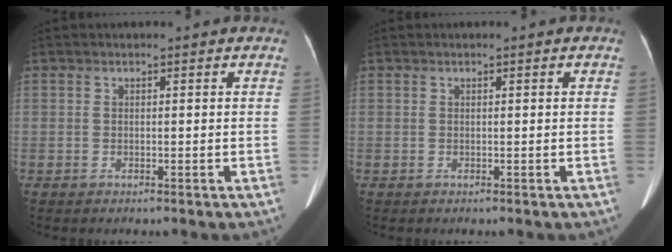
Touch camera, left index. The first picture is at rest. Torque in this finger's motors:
{"motor_torque": [0.07, -0.01, -0.01, 0.02]}